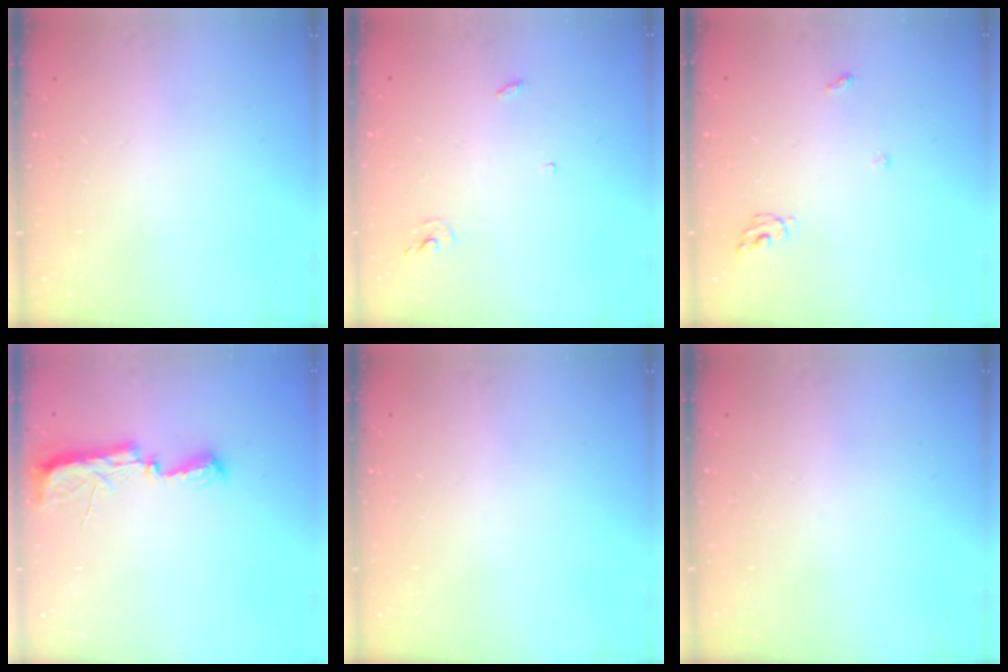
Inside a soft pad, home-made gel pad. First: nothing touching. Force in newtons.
{"total": 2.9, "press": 2.9, "slide": 0.2}
{"total": 4.6, "press": 4.6, "slide": 0.5}
{"total": 9.8, "press": 8.9, "slide": 4.2}
{"total": 0.0}
{"total": 0.0}